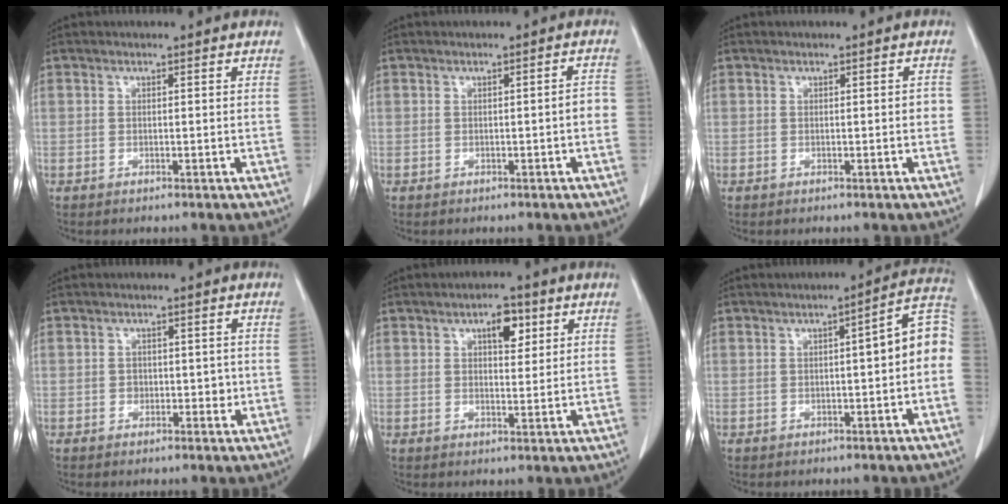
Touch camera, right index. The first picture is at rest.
{"total": 1.8, "force": [-0.4, 0.3, 1.7], "torque": [-0.017, 0.005, -0.005]}
{"total": 1.1, "force": [0.0, 0.5, 1.0], "torque": [-0.005, 0.003, -0.001]}
{"total": 2.1, "force": [-0.3, 1.7, 1.3], "torque": [-0.014, 0.003, -0.001]}
{"total": 4.7, "force": [2.2, 2.0, 3.6], "torque": [-0.053, 0.005, 0.032]}
{"total": 7.4, "force": [-0.1, 1.3, 7.3], "torque": [-0.084, 0.033, -0.007]}